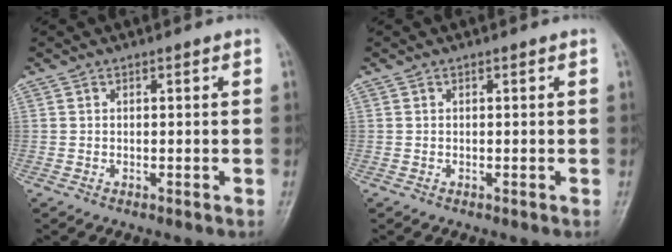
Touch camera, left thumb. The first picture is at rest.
{"total": 0.0}